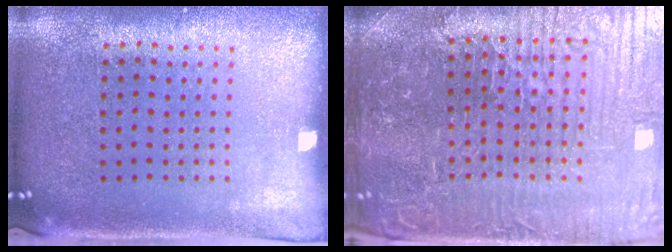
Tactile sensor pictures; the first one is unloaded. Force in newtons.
{"total": 5.5, "press": 5.3, "slide": 1.4}